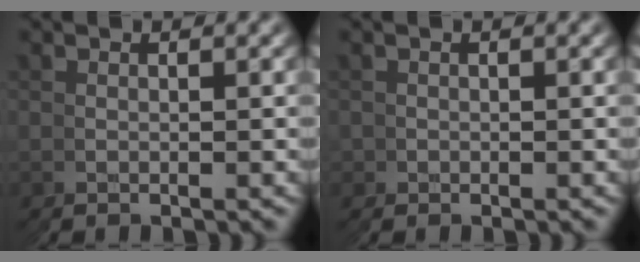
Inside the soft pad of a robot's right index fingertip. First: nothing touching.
{"total": 1.2, "force": [-0.5, 0.8, -0.6], "torque": [0.011, -0.009, -0.006]}